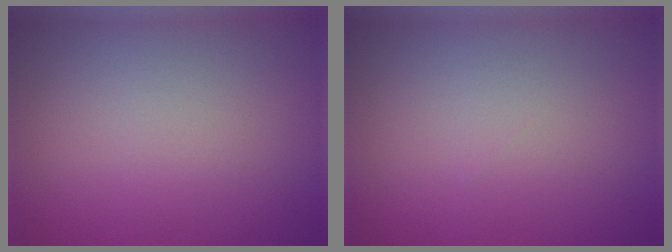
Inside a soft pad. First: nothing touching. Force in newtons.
{"total": 0.0}